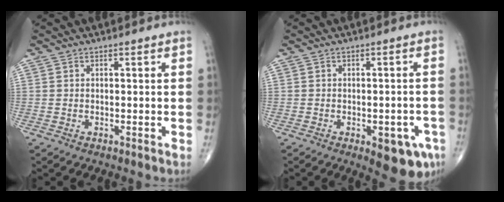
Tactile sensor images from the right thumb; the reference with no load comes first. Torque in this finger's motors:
{"motor_torque": [1.00, 0.90, 0.10, -0.22, 0.22]}